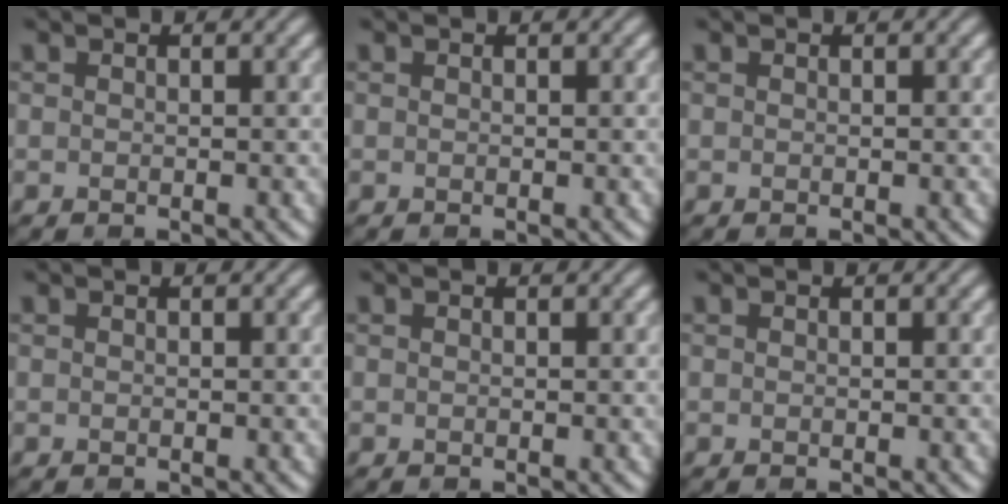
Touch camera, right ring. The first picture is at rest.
{"total": 0.0}
{"total": 0.0}
{"total": 0.0}
{"total": 0.0}
{"total": 0.0}